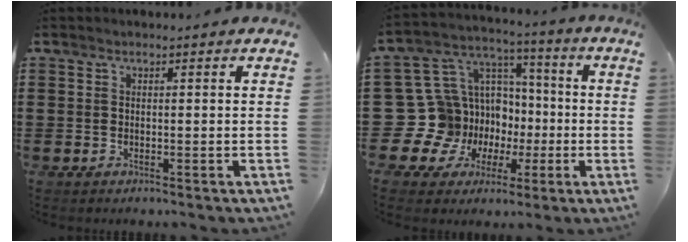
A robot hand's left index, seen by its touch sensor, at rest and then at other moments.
{"total": 16.0, "force": [-3.7, 14.9, 4.6], "torque": [-0.156, -0.009, -0.029]}